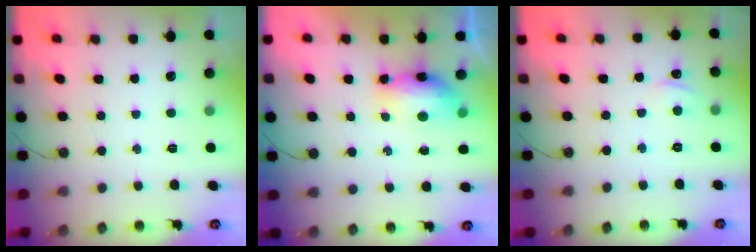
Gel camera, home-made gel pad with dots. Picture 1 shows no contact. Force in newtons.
{"total": 8.4, "press": 8.4, "slide": 0.6}
{"total": 2.4, "press": 2.4, "slide": 0.4}